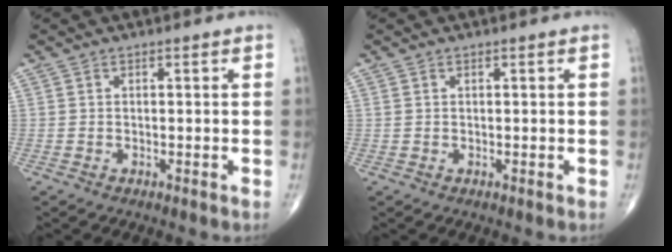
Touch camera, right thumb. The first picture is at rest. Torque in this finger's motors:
{"motor_torque": [-0.10, -0.30, -0.23, -0.04, -0.03]}